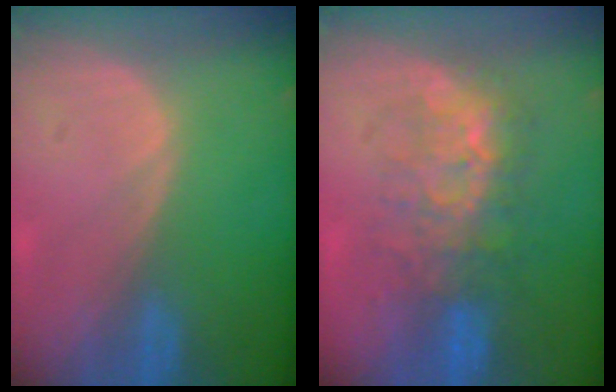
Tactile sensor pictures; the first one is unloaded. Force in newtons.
{"total": 8.0, "press": 7.8, "slide": 1.8}